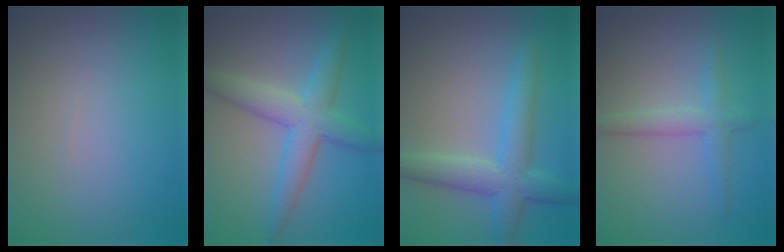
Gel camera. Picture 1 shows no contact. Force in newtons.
{"total": 5.0, "press": 5.0, "slide": 0.3}
{"total": 4.7, "press": 4.7, "slide": 0.1}
{"total": 2.3, "press": 2.3, "slide": 0.1}